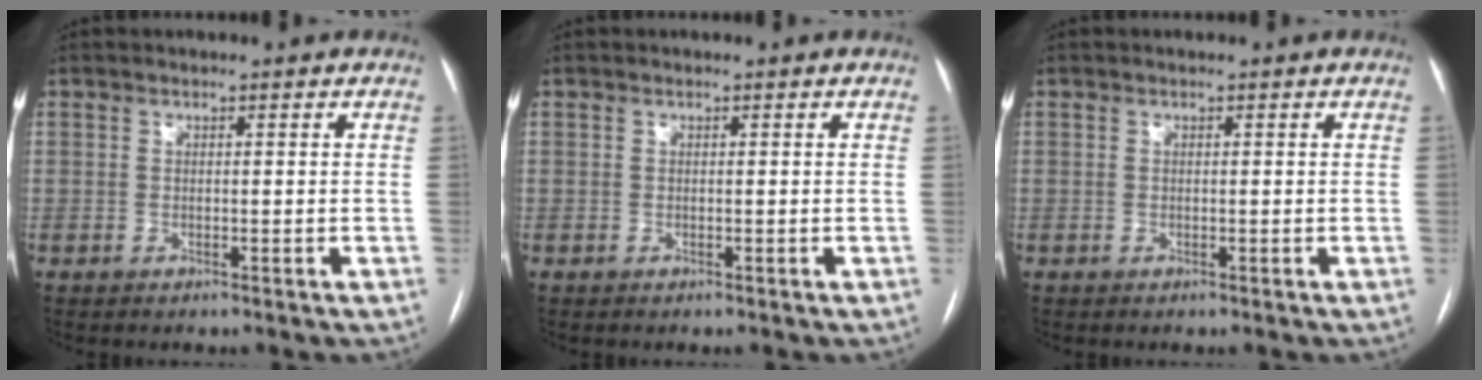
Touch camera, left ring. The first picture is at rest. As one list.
[{"total": 0.0}, {"total": 0.0}]